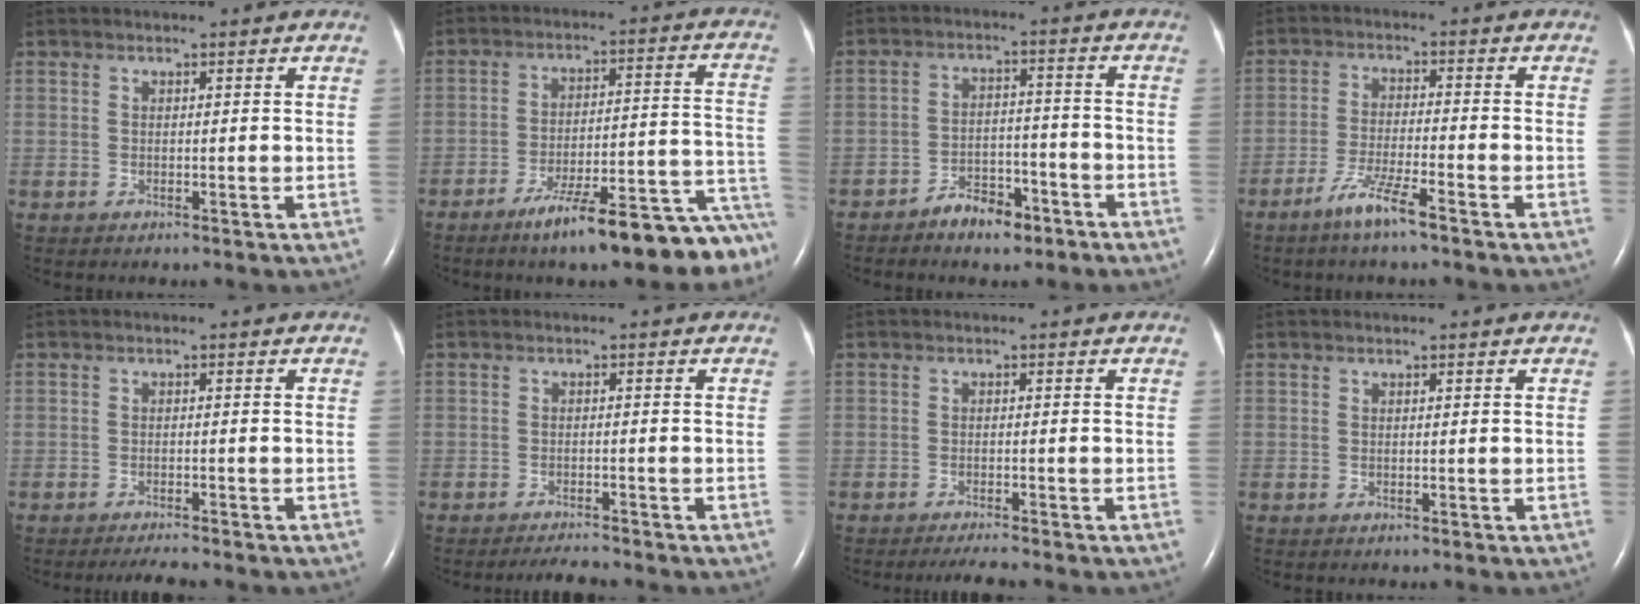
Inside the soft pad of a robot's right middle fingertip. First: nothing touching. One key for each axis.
{"total": 17.3, "fx": -13.6, "fy": 2.5, "fz": 10.4, "tx": -0.078, "ty": 0.051, "tz": -0.200}
{"total": 5.7, "fx": -4.3, "fy": 2.5, "fz": 2.8, "tx": -0.045, "ty": 0.013, "tz": -0.066}
{"total": 5.6, "fx": -4.0, "fy": -0.2, "fz": 4.0, "tx": -0.082, "ty": -0.010, "tz": -0.080}
{"total": 2.8, "fx": -2.5, "fy": 0.0, "fz": 1.1, "tx": -0.021, "ty": -0.008, "tz": -0.037}
{"total": 2.7, "fx": -2.6, "fy": -0.3, "fz": 0.5, "tx": -0.016, "ty": -0.014, "tz": -0.041}
{"total": 2.9, "fx": -2.5, "fy": -0.3, "fz": 1.3, "tx": -0.025, "ty": -0.009, "tz": -0.041}
{"total": 0.0}